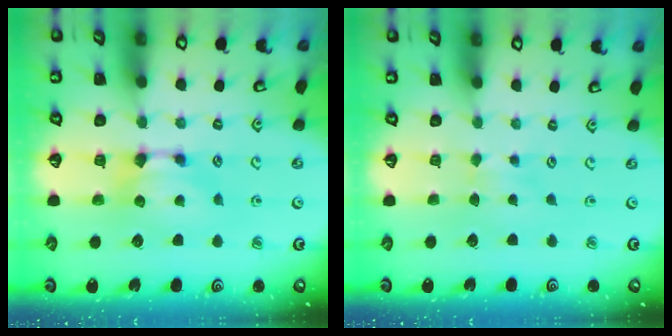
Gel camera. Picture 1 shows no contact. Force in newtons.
{"total": 2.5, "press": 2.5, "slide": 0.5}